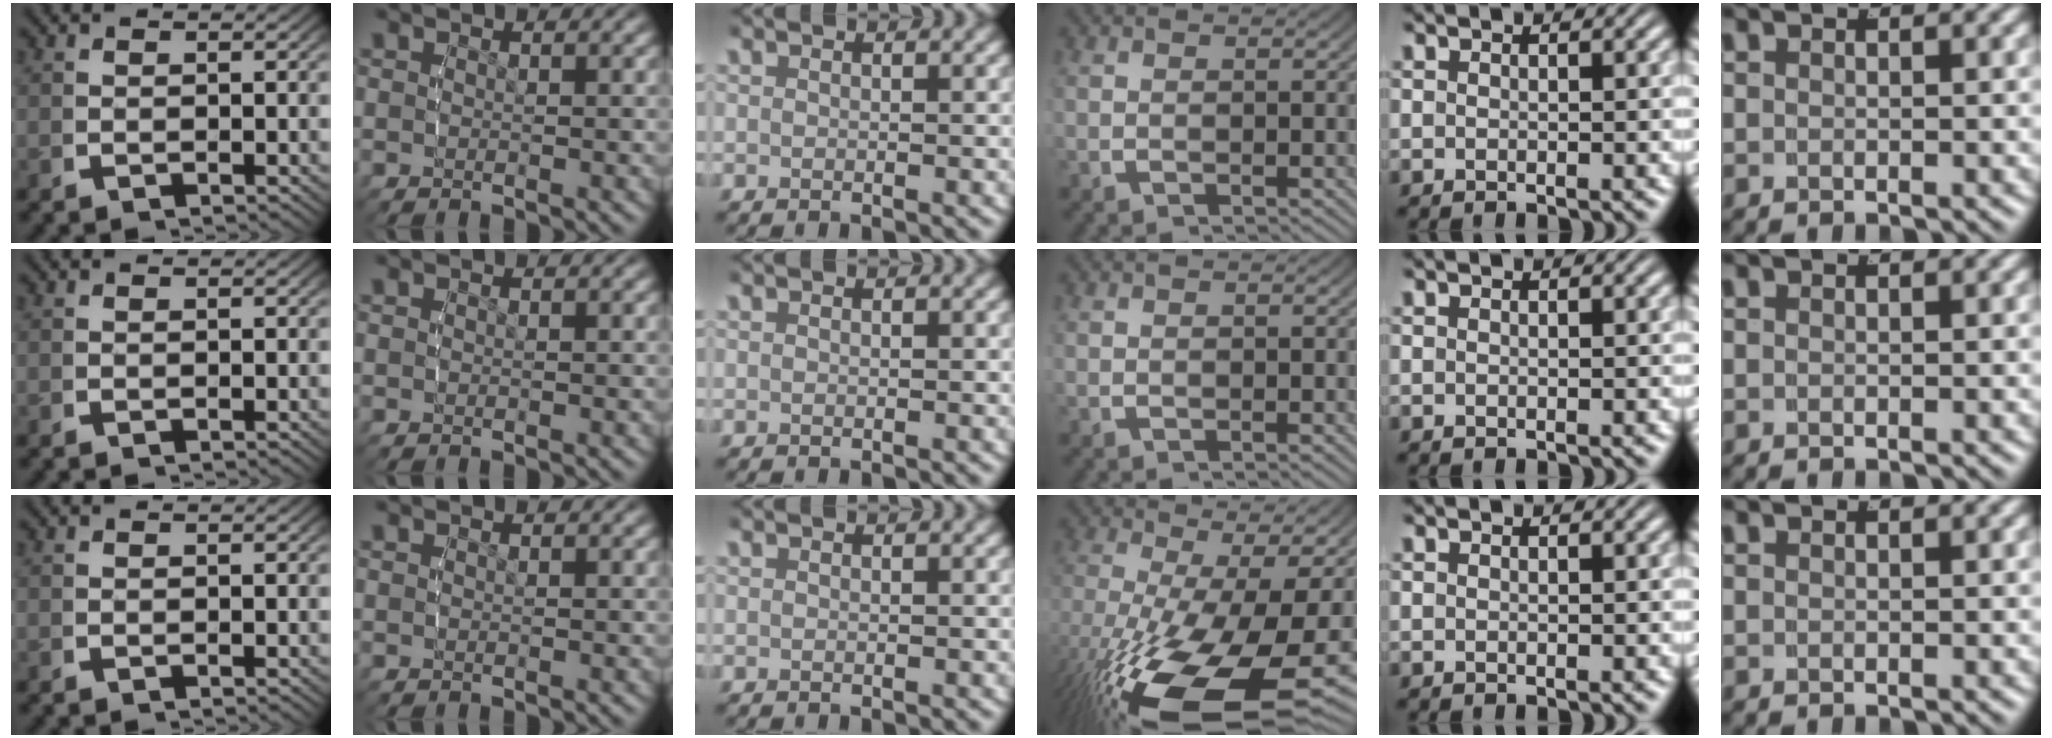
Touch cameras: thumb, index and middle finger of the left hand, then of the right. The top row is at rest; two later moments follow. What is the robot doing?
{"motion": "lift_and_place", "object": "button"}